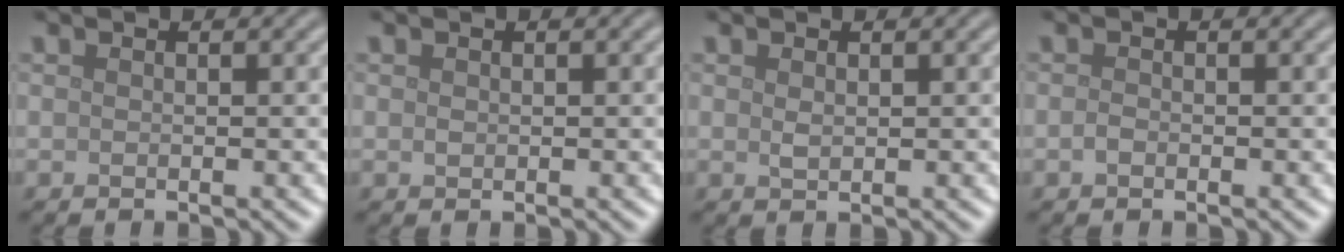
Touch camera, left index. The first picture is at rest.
{"total": 0.5, "force": [0.1, 0.4, 0.3], "torque": [-0.005, -0.001, 0.001]}
{"total": 0.8, "force": [0.3, 0.5, 0.7], "torque": [-0.016, -0.001, 0.007]}
{"total": 0.7, "force": [-0.3, 0.4, 0.4], "torque": [-0.009, -0.001, -0.007]}